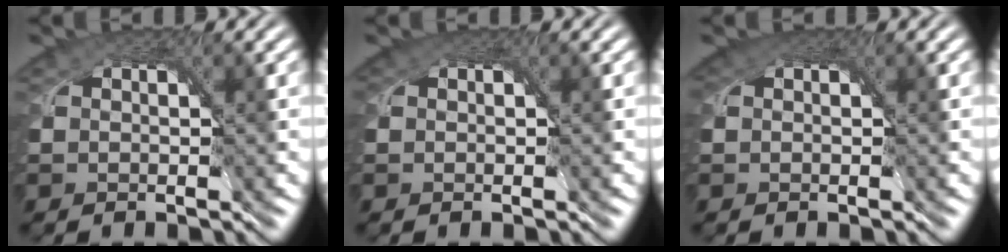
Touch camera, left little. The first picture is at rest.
{"total": 1.3, "force": [0.7, 0.9, 0.7], "torque": [-0.015, 0.003, 0.007]}
{"total": 2.4, "force": [1.1, 1.6, 1.3], "torque": [-0.027, 0.005, 0.011]}